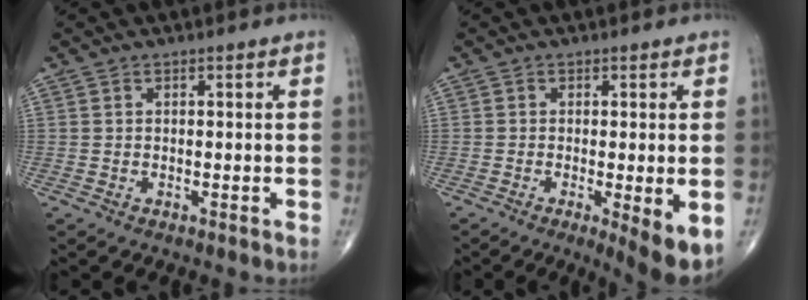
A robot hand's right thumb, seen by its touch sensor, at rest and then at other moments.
{"total": 6.8, "force": [-2.1, 1.3, 6.3], "torque": [-0.094, -0.020, -0.034]}